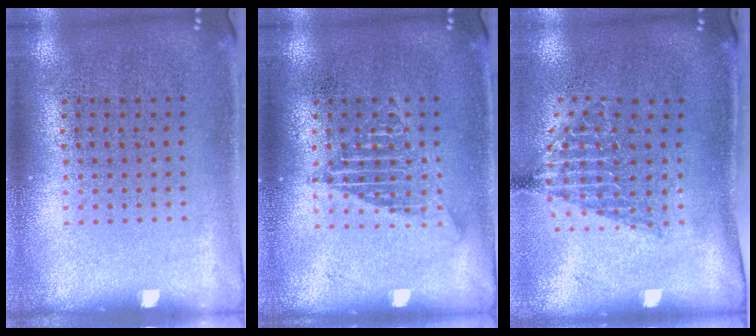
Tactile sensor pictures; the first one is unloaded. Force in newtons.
{"total": 1.9, "press": 1.9, "slide": 0.2}
{"total": 1.3, "press": 1.0, "slide": 0.9}